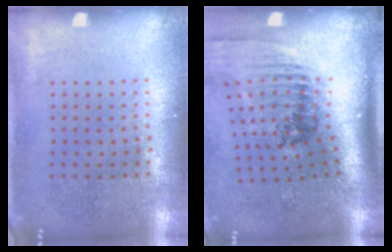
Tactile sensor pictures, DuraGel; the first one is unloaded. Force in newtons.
{"total": 2.4, "press": 1.7, "slide": 1.7}